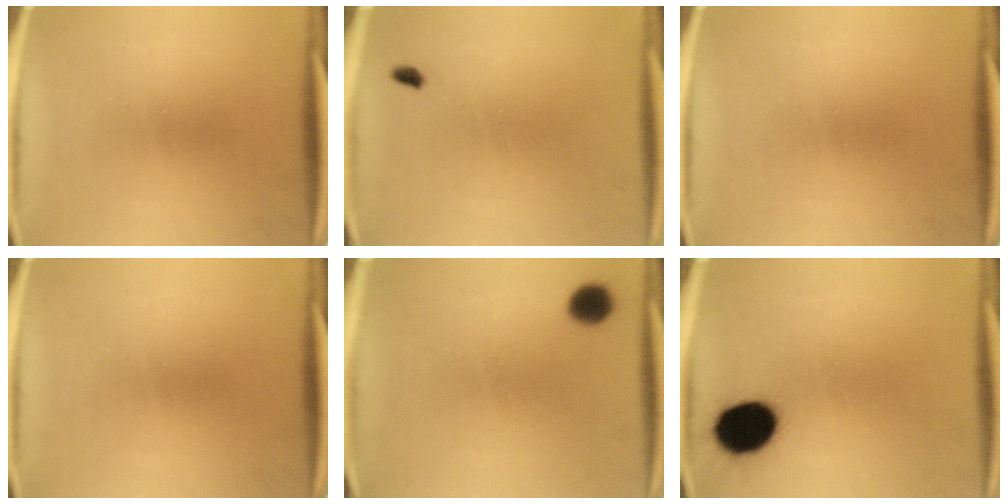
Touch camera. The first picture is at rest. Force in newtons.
{"total": 1.1}
{"total": 0.0}
{"total": 0.0}
{"total": 6.0}
{"total": 12.6}